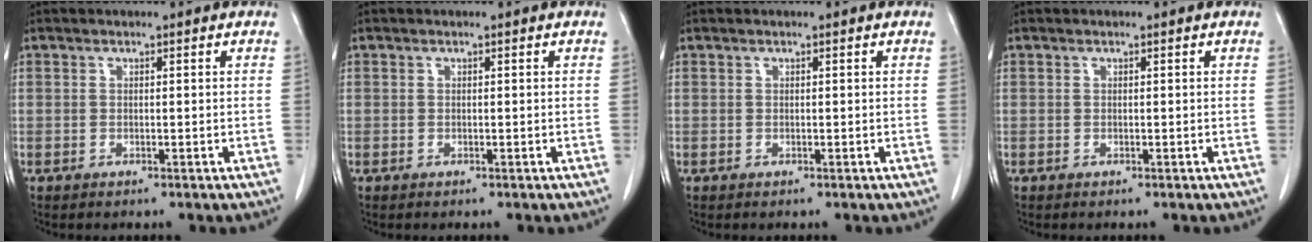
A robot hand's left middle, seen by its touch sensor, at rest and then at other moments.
{"total": 0.0}
{"total": 0.0}
{"total": 0.0}